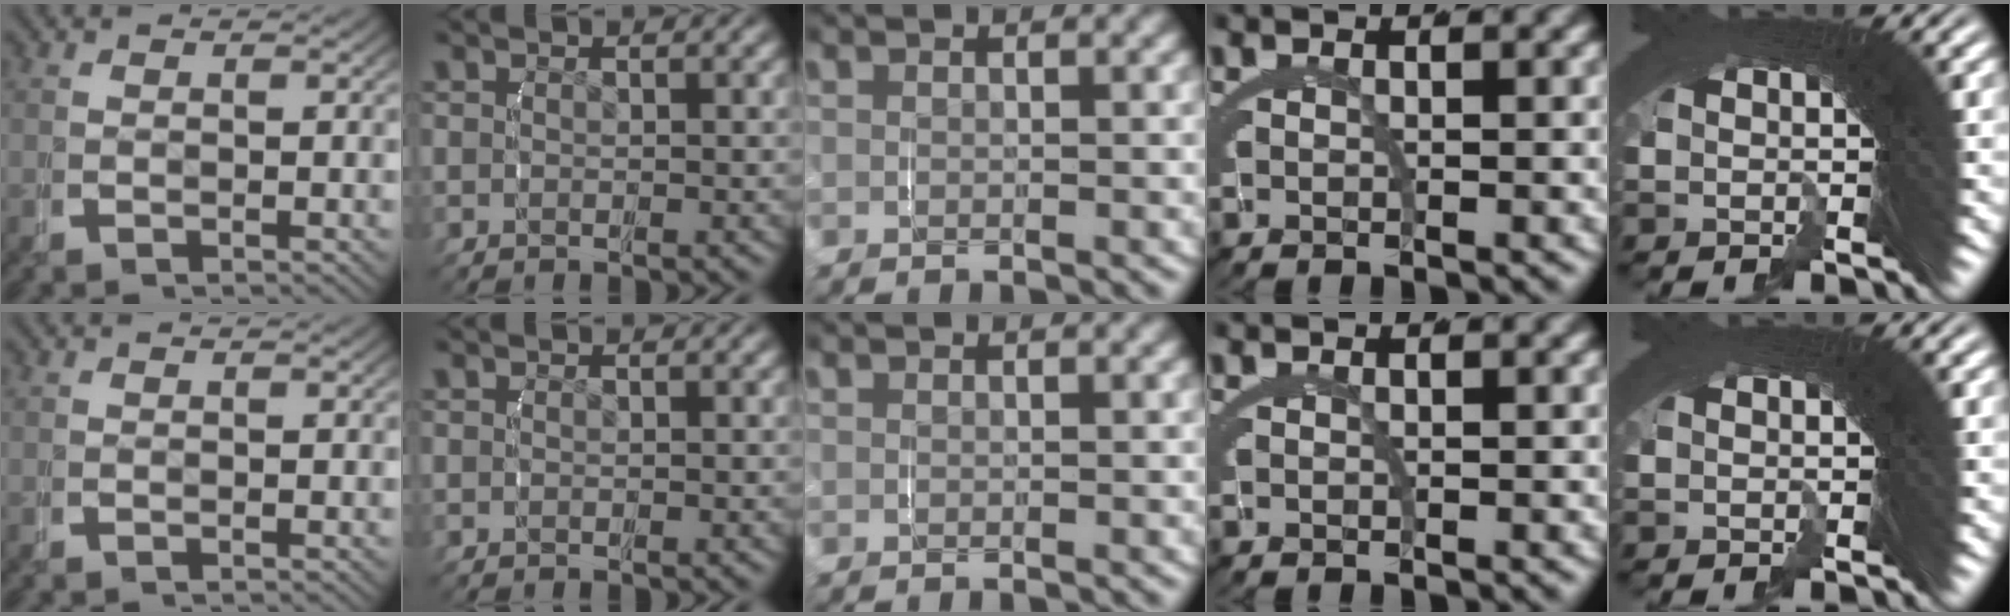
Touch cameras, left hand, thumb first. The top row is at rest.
{}